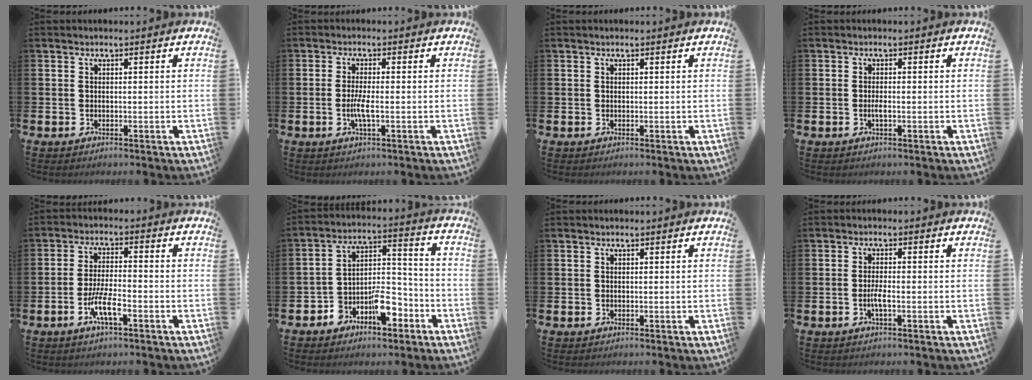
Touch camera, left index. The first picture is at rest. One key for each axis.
{"total": 2.7, "fx": -0.6, "fy": 0.4, "fz": 2.6, "tx": -0.051, "ty": -0.001, "tz": -0.009}
{"total": 0.0}
{"total": 1.1, "fx": -0.3, "fy": 0.3, "fz": 1.1, "tx": -0.025, "ty": 0.001, "tz": -0.004}
{"total": 5.2, "fx": -2.2, "fy": 1.2, "fz": 4.6, "tx": -0.097, "ty": -0.003, "tz": -0.042}
{"total": 7.9, "fx": -4.7, "fy": 3.9, "fz": 5.0, "tx": -0.094, "ty": 0.011, "tz": -0.087}
{"total": 0.0}
{"total": 1.9, "fx": -0.6, "fy": 0.4, "fz": 1.8, "tx": -0.036, "ty": 0.002, "tz": -0.009}